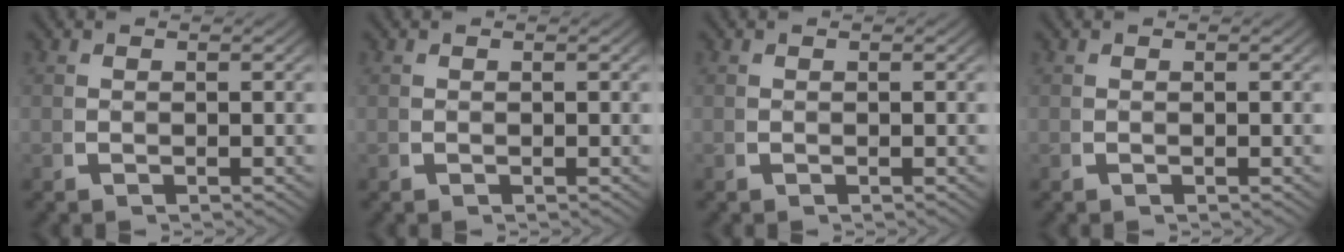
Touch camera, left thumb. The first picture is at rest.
{"total": 0.0}
{"total": 0.0}
{"total": 0.0}